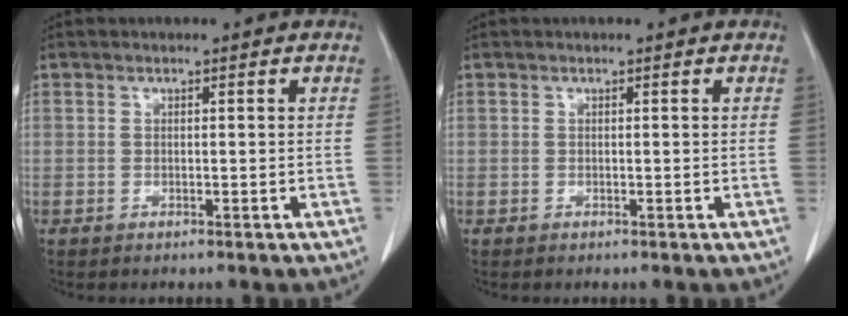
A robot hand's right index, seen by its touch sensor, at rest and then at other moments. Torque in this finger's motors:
{"motor_torque": [0.00, 0.00, 0.00, 0.00]}